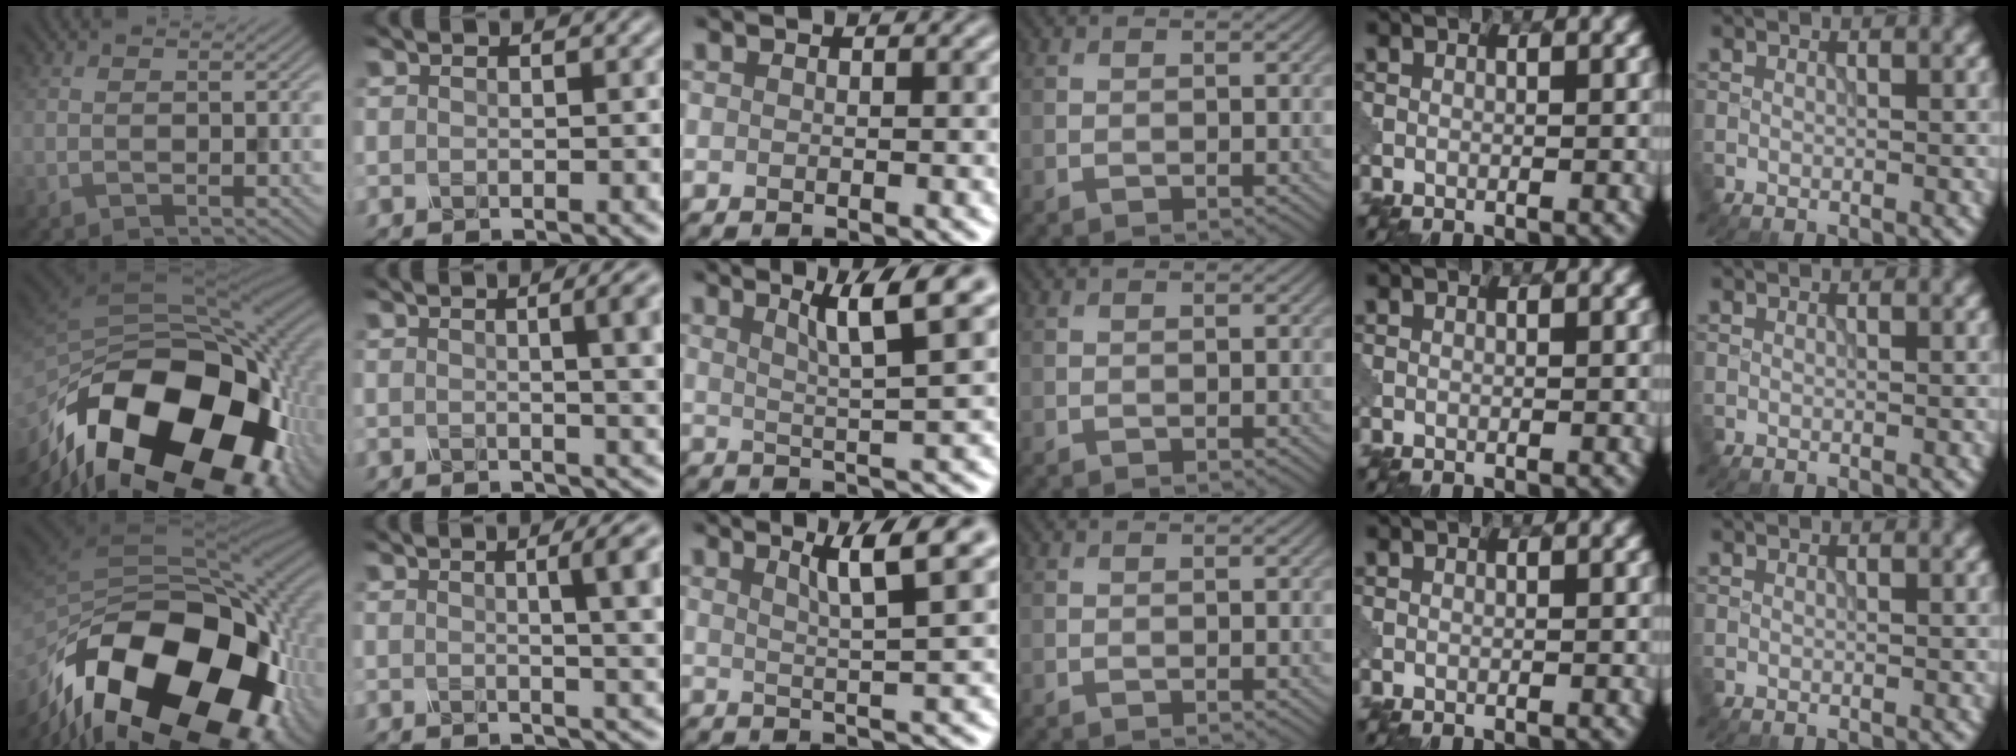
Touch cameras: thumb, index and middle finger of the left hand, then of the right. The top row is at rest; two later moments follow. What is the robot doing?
{"motion": "shake", "object": "salt shaker"}